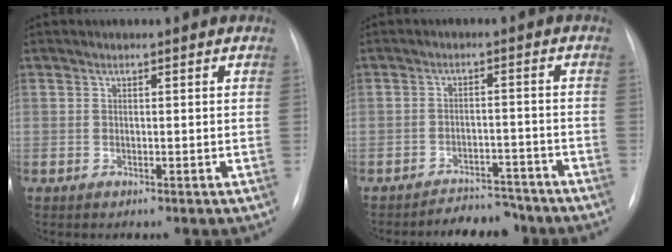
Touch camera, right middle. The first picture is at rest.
{"total": 5.8, "force": [-5.5, 1.8, 0.3], "torque": [0.004, 0.005, -0.084]}